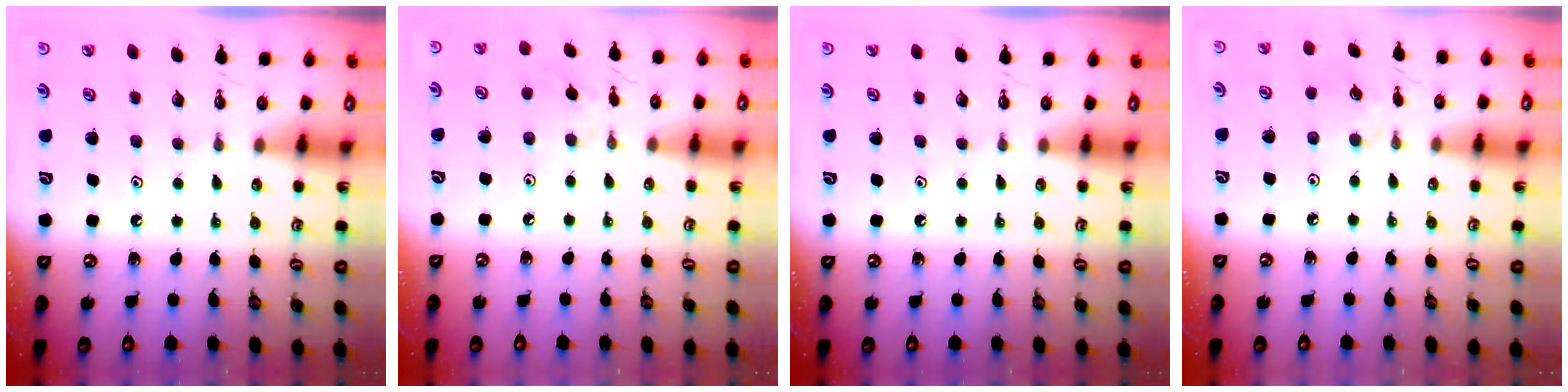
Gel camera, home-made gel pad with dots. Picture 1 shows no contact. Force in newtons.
{"total": 1.3, "press": 1.3, "slide": 0.4}
{"total": 0.0}
{"total": 1.5, "press": 1.5, "slide": 0.4}